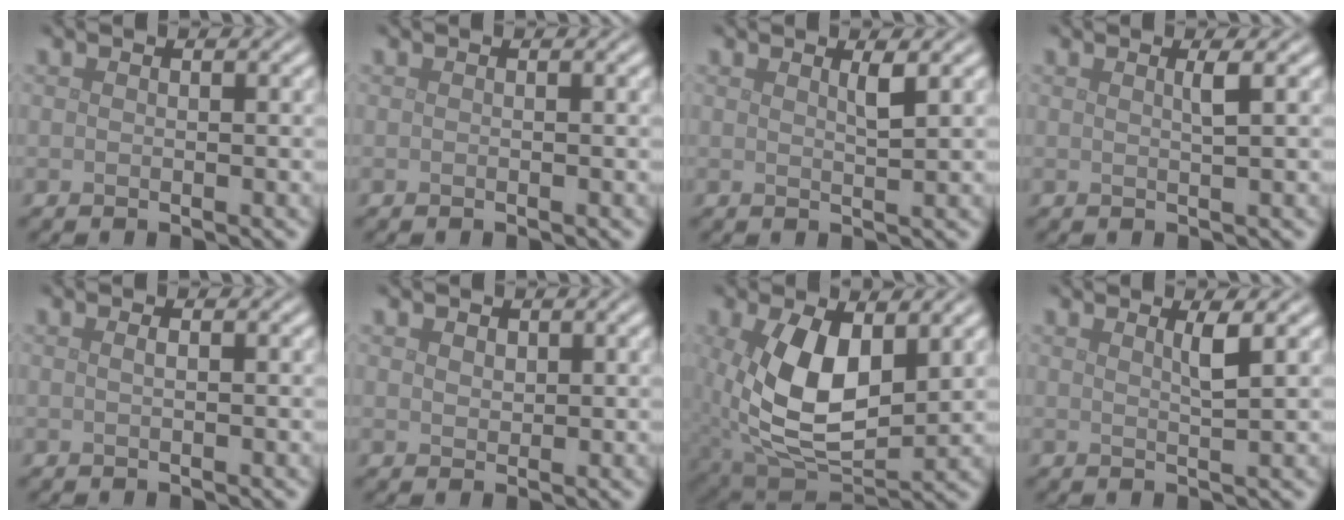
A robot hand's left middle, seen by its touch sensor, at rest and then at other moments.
{"total": 0.0}
{"total": 1.3, "force": [0.8, 0.2, 1.0], "torque": [-0.014, -0.001, 0.011]}
{"total": 1.3, "force": [0.6, 0.3, 1.2], "torque": [-0.014, 0.001, 0.005]}
{"total": 0.8, "force": [0.2, 0.3, 0.7], "torque": [-0.011, 0.004, 0.001]}
{"total": 1.1, "force": [0.8, 0.7, 0.3], "torque": [-0.008, 0.000, 0.014]}
{"total": 9.3, "force": [1.4, 5.3, 7.5], "torque": [-0.172, -0.022, 0.037]}
{"total": 1.8, "force": [0.9, 0.3, 1.5], "torque": [-0.021, 0.000, 0.009]}